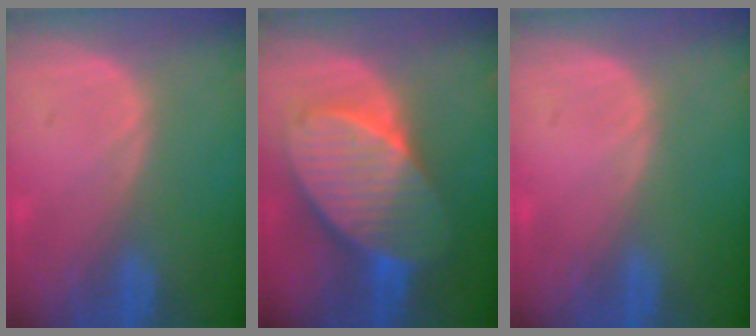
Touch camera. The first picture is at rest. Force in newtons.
{"total": 10.6, "press": 10.6, "slide": 0.7}
{"total": 0.0}